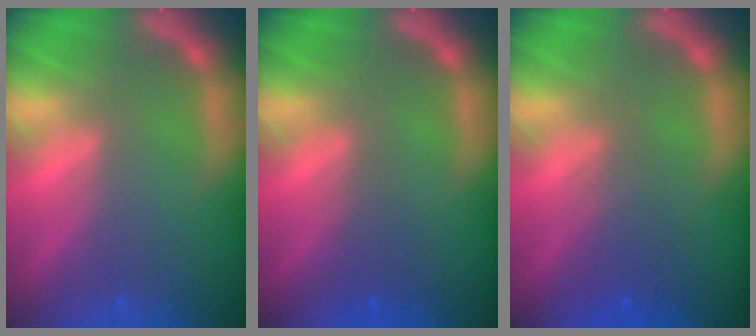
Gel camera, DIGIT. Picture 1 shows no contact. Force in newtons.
{"total": 1.5}
{"total": 2.5}